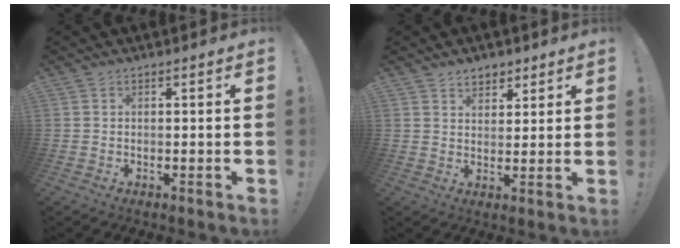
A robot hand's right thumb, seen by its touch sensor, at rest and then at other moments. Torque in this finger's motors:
{"motor_torque": [-0.01, 0.01, 0.07, 0.08, 0.00]}